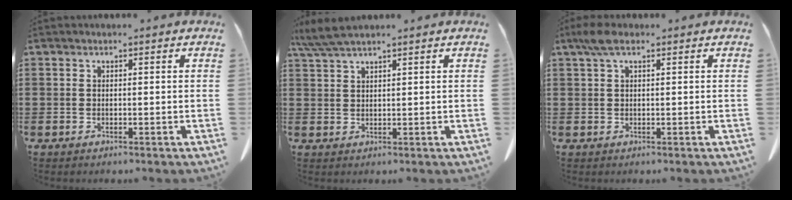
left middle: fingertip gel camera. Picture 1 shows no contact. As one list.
[{"total": 4.0, "force": [3.2, 0.2, 2.4], "torque": [-0.056, -0.004, 0.062]}, {"total": 3.0, "force": [1.3, 1.1, 2.5], "torque": [-0.061, 0.002, 0.021]}]